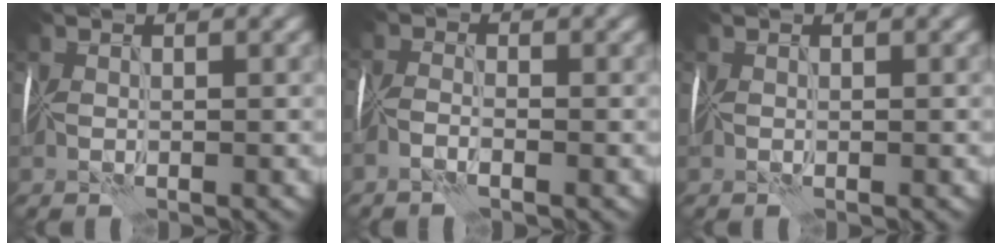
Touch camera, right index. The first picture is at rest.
{"total": 1.7, "force": [-1.4, 0.2, 1.0], "torque": [-0.028, 0.000, -0.037]}
{"total": 0.0}